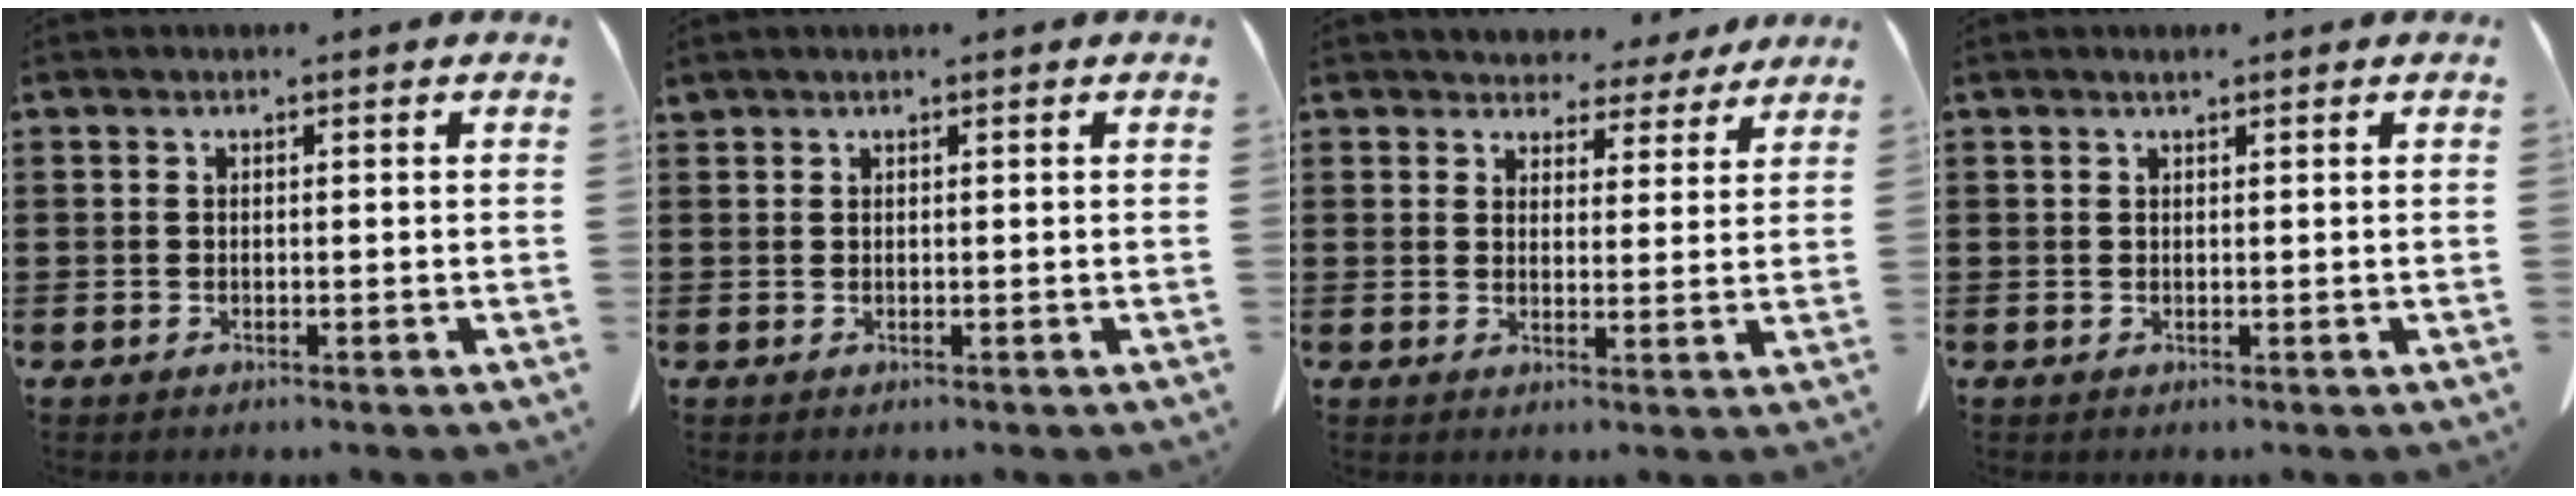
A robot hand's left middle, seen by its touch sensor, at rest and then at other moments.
{"total": 0.5, "force": [0.5, 0.2, 0.0], "torque": [-0.003, 0.000, 0.010]}
{"total": 4.6, "force": [4.4, 1.4, 0.2], "torque": [-0.014, -0.013, 0.081]}
{"total": 0.5, "force": [0.4, 0.1, 0.3], "torque": [-0.007, 0.001, 0.008]}